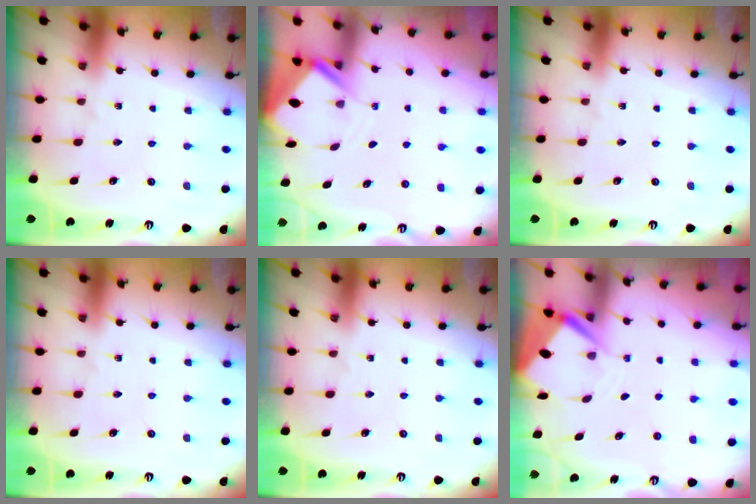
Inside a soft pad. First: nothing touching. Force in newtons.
{"total": 3.0, "press": 3.0, "slide": 0.3}
{"total": 0.0}
{"total": 0.0}
{"total": 0.0}
{"total": 4.0, "press": 4.0, "slide": 0.1}